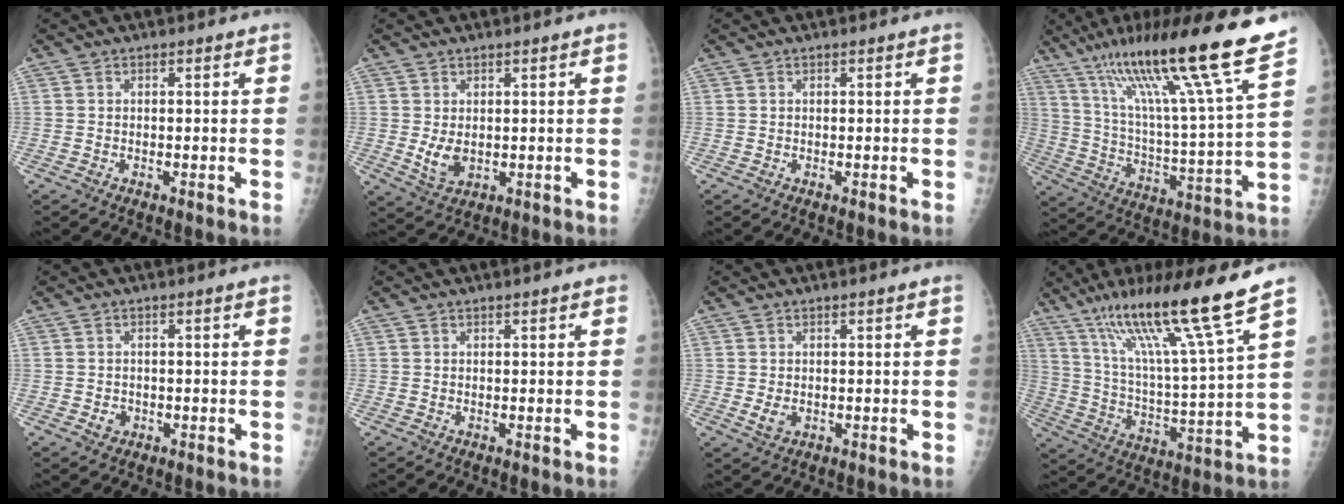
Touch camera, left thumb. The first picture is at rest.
{"total": 4.0, "force": [0.4, 2.4, 3.2], "torque": [-0.049, -0.012, 0.017]}
{"total": 0.0}
{"total": 24.6, "force": [17.3, 0.6, 17.4], "torque": [-0.270, -0.067, 0.290]}
{"total": 1.4, "force": [-0.4, 1.3, 0.6], "torque": [-0.005, 0.004, -0.003]}
{"total": 0.7, "force": [0.5, 0.1, 0.5], "torque": [-0.006, 0.000, 0.005]}
{"total": 2.1, "force": [0.0, 1.4, 1.7], "torque": [-0.025, -0.006, 0.007]}
{"total": 19.3, "force": [13.4, -0.1, 13.9], "torque": [-0.223, -0.064, 0.233]}